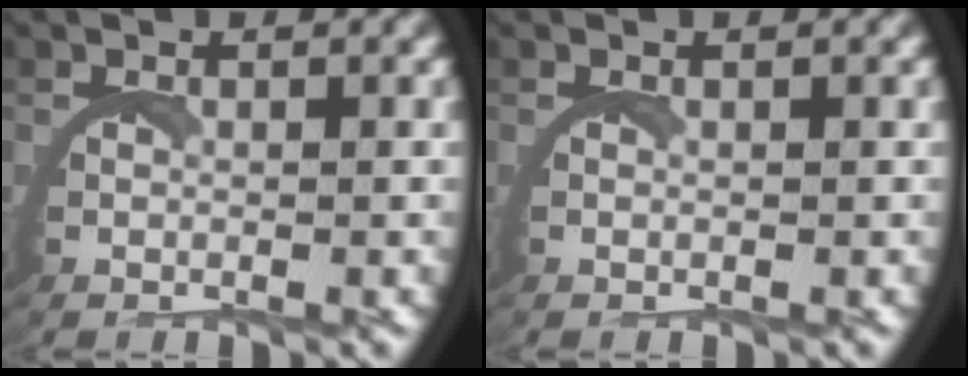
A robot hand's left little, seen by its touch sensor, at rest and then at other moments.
{"total": 0.0}